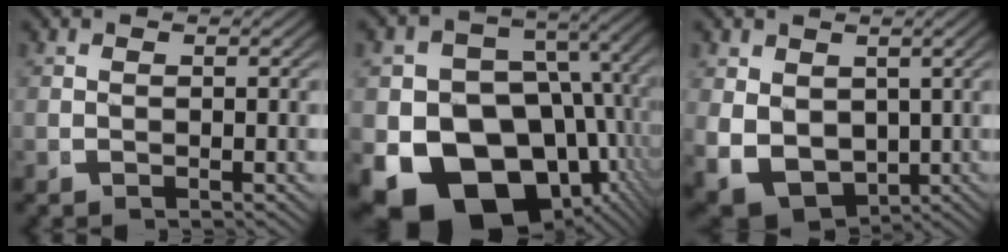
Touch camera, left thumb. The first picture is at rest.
{"total": 20.0, "force": [-6.7, 15.3, 10.9], "torque": [-0.244, -0.100, -0.080]}
{"total": 8.7, "force": [-2.6, 6.9, 4.5], "torque": [-0.122, -0.059, -0.008]}